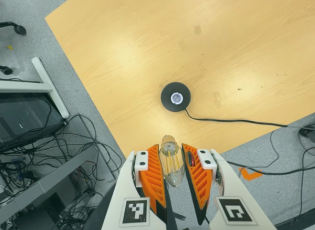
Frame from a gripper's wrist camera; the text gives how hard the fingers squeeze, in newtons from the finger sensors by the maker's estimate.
{"total": 14.6, "left": 15.7, "right": 13.5}